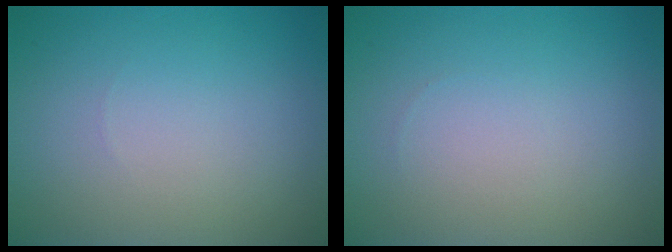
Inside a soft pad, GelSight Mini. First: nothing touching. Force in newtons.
{"total": 0.0}